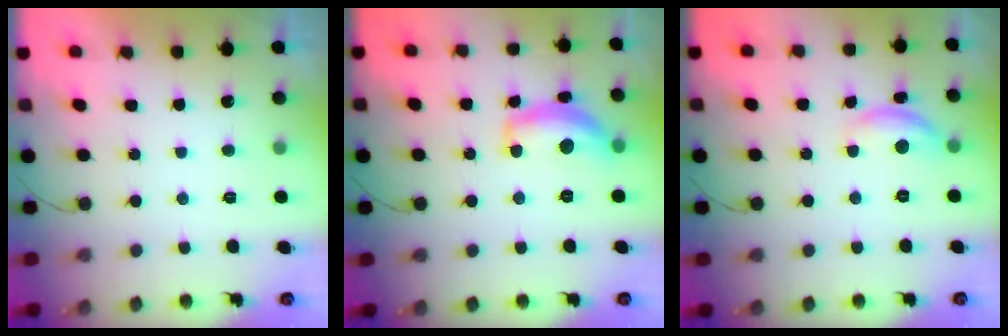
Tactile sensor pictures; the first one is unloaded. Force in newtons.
{"total": 13.7, "press": 13.7, "slide": 1.0}
{"total": 8.6, "press": 8.6, "slide": 0.3}